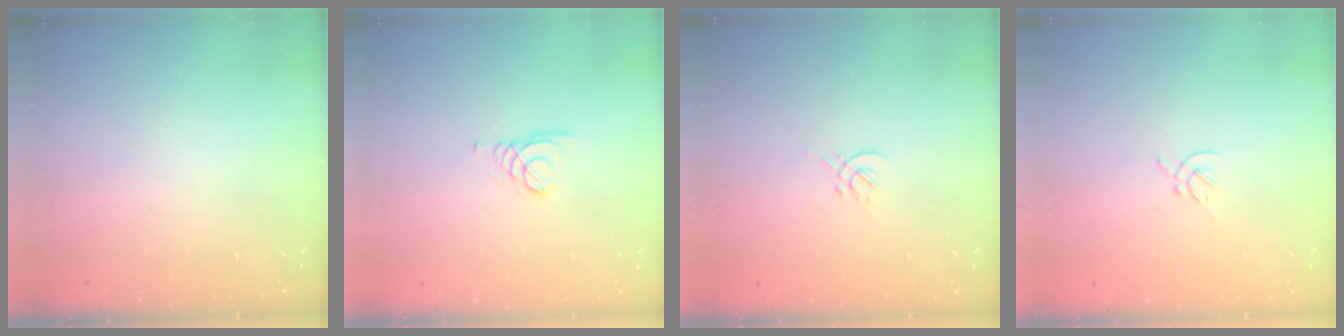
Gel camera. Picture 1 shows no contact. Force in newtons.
{"total": 1.5, "press": 1.5, "slide": 0.1}
{"total": 0.0}
{"total": 1.4, "press": 1.3, "slide": 0.5}